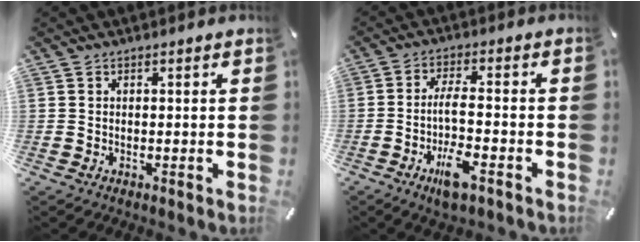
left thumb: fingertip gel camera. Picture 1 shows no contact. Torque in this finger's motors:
{"motor_torque": [0.46, 2.05, 0.24, 0.19, 0.29]}